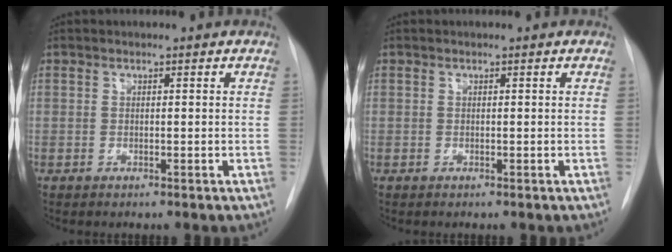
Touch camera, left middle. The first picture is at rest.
{"total": 0.0}